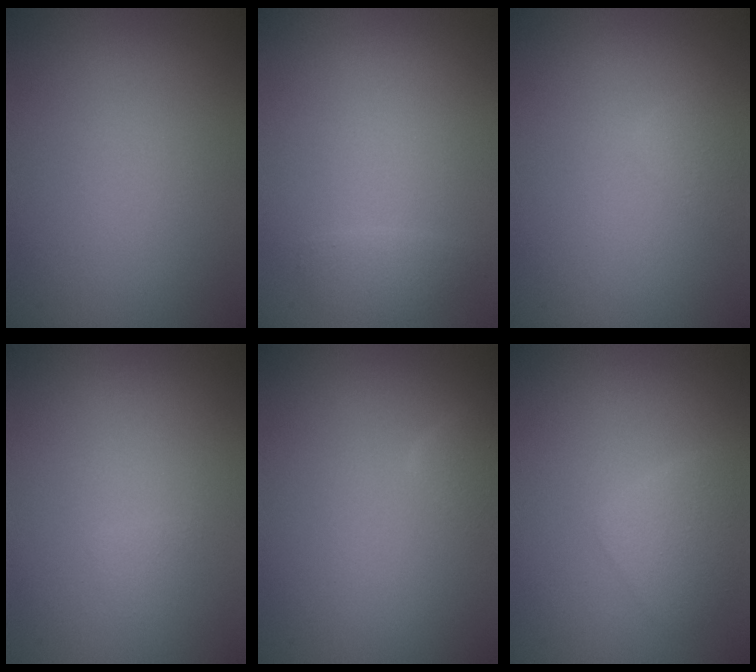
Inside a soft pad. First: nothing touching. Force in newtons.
{"total": 1.1, "press": 1.1, "slide": 0.0}
{"total": 1.2, "press": 1.2, "slide": 0.1}
{"total": 0.6, "press": 0.6, "slide": 0.1}
{"total": 1.7, "press": 1.7, "slide": 0.1}
{"total": 2.2, "press": 2.2, "slide": 0.2}